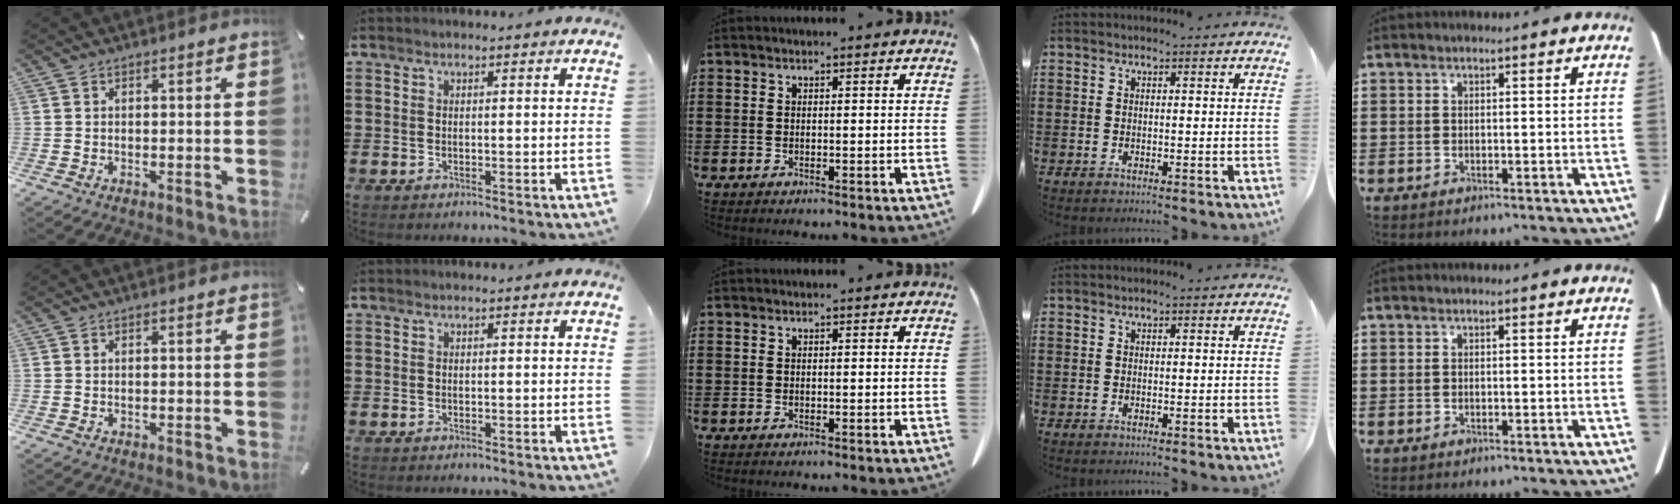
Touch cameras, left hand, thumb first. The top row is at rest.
{}